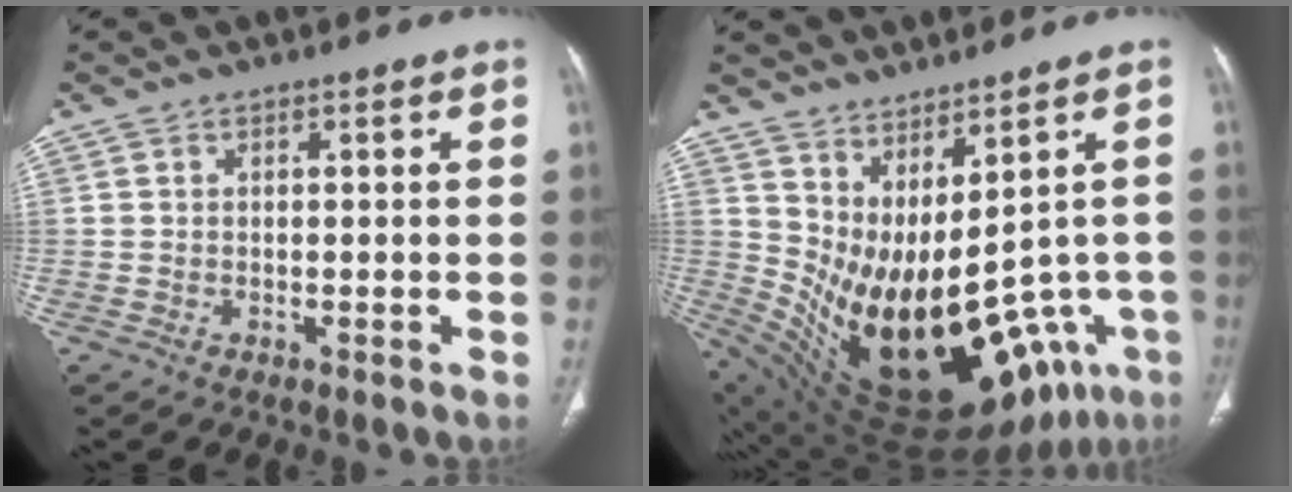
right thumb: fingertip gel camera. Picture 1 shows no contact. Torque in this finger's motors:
{"motor_torque": [0.90, 4.10, 1.54, 1.24, 0.64]}